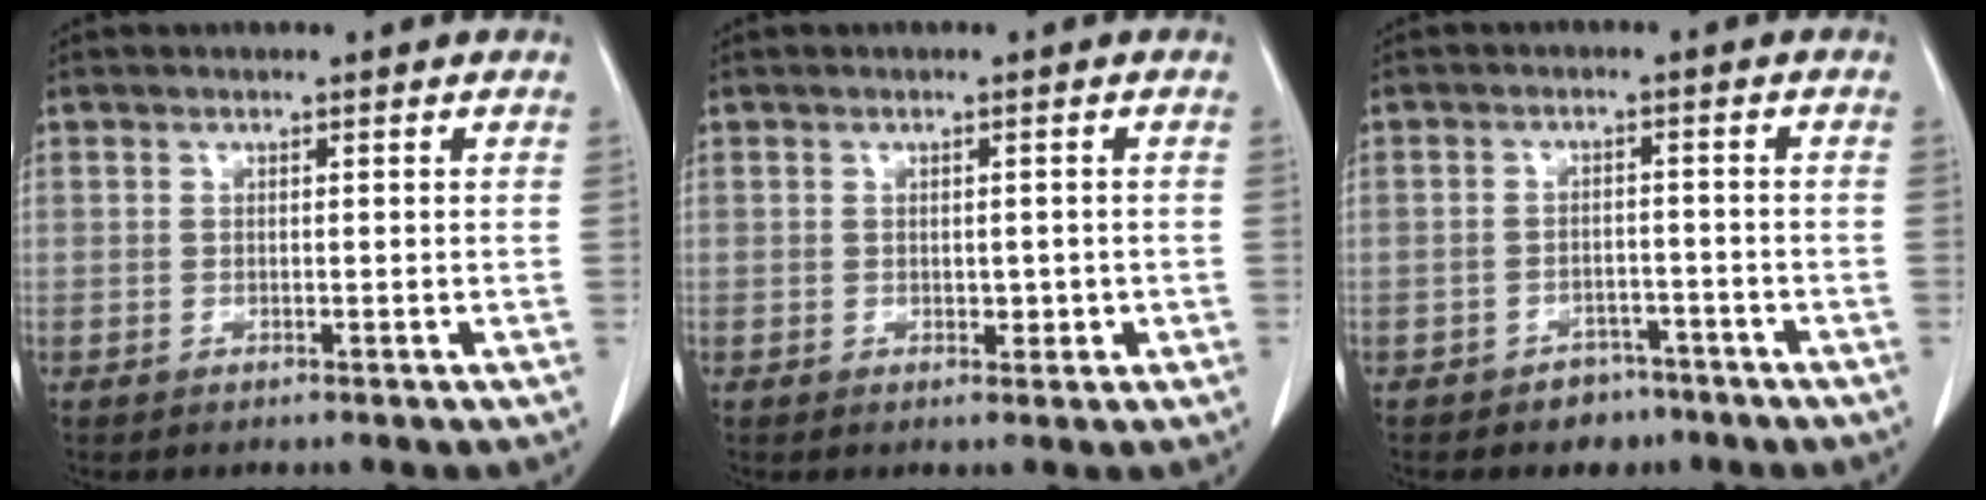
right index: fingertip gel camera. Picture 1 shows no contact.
{"total": 1.6, "force": [-0.3, 1.0, 1.2], "torque": [-0.016, 0.001, 0.004]}
{"total": 4.0, "force": [-2.9, 2.6, 0.9], "torque": [-0.016, 0.009, -0.036]}